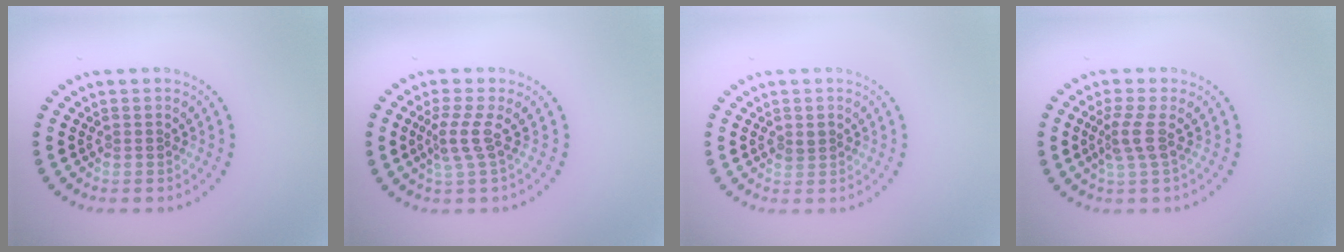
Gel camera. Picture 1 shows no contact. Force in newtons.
{"total": 2.4, "press": 1.6, "slide": 1.8}
{"total": 0.9, "press": 0.8, "slide": 0.3}
{"total": 2.2, "press": 1.6, "slide": 1.5}